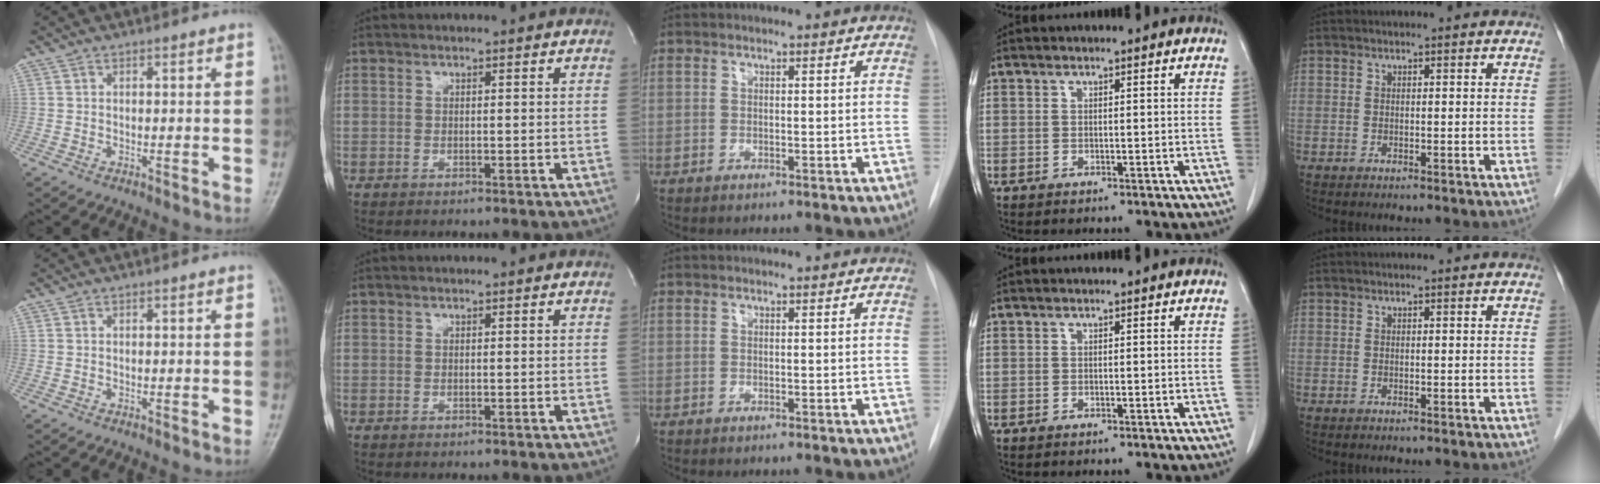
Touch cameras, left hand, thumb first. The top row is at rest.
{}